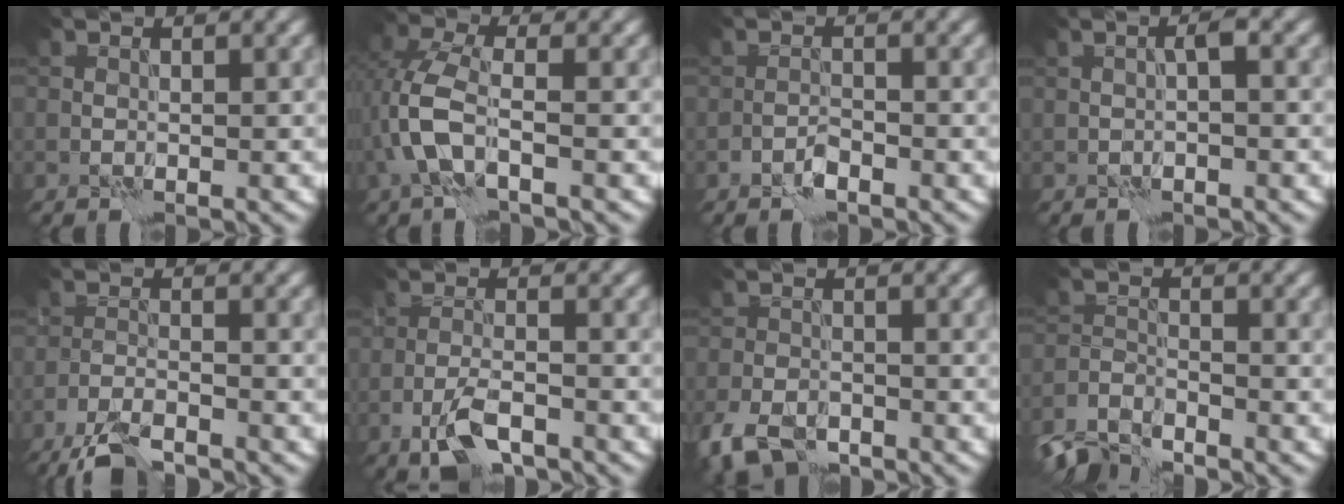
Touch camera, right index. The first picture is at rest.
{"total": 4.2, "force": [-1.1, 1.7, 3.7], "torque": [-0.091, 0.012, -0.028]}
{"total": 1.3, "force": [-1.0, 0.4, 0.7], "torque": [-0.015, 0.003, -0.021]}
{"total": 1.2, "force": [-0.1, 0.1, 1.1], "torque": [-0.021, 0.008, -0.004]}
{"total": 4.4, "force": [-3.6, 0.8, 2.3], "torque": [-0.049, -0.007, -0.076]}
{"total": 4.0, "force": [-2.3, 1.5, 2.9], "torque": [-0.061, -0.001, -0.048]}
{"total": 4.7, "force": [-3.0, 2.6, 2.5], "torque": [-0.051, -0.006, -0.064]}
{"total": 4.5, "force": [-4.0, 1.5, 1.5], "torque": [-0.028, -0.008, -0.087]}